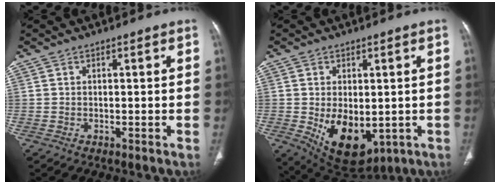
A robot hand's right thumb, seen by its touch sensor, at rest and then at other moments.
{"total": 11.8, "force": [-2.0, 7.1, 9.2], "torque": [-0.126, -0.014, -0.005]}